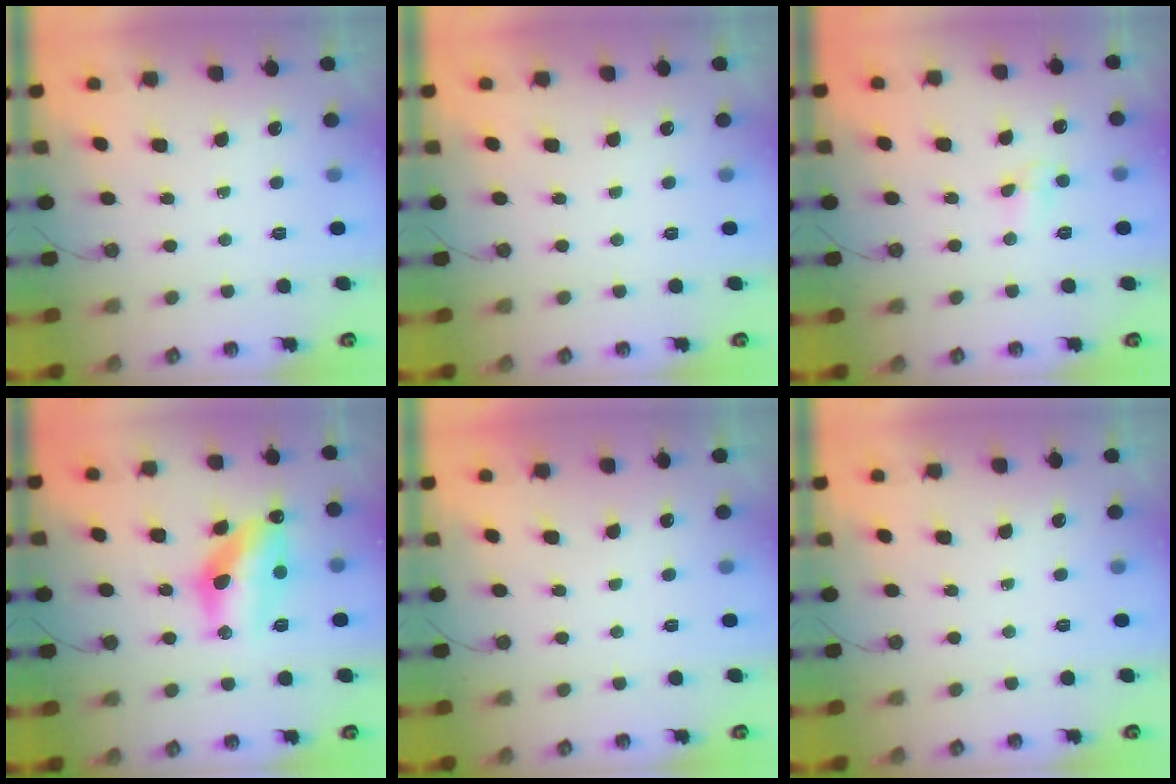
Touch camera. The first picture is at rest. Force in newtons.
{"total": 0.0}
{"total": 4.9, "press": 4.8, "slide": 0.5}
{"total": 13.6, "press": 13.6, "slide": 1.2}
{"total": 0.0}
{"total": 0.0}